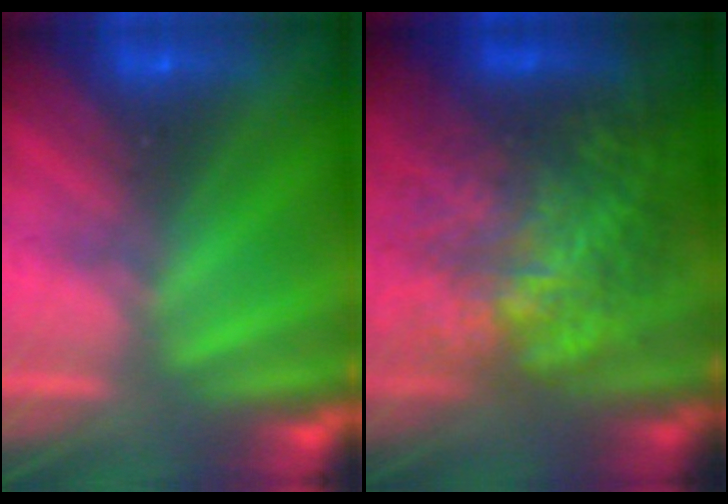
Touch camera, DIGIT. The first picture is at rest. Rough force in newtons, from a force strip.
{"total": 5.8}